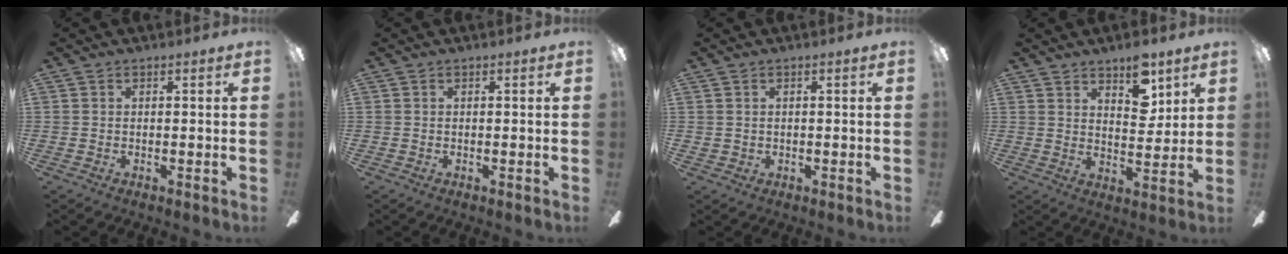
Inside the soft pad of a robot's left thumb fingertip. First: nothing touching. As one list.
[{"total": 0.0}, {"total": 1.2, "force": [0.5, 1.0, 0.3], "torque": [-0.008, 0.004, 0.008]}, {"total": 9.6, "force": [6.4, 4.3, 5.7], "torque": [-0.071, -0.029, 0.107]}]